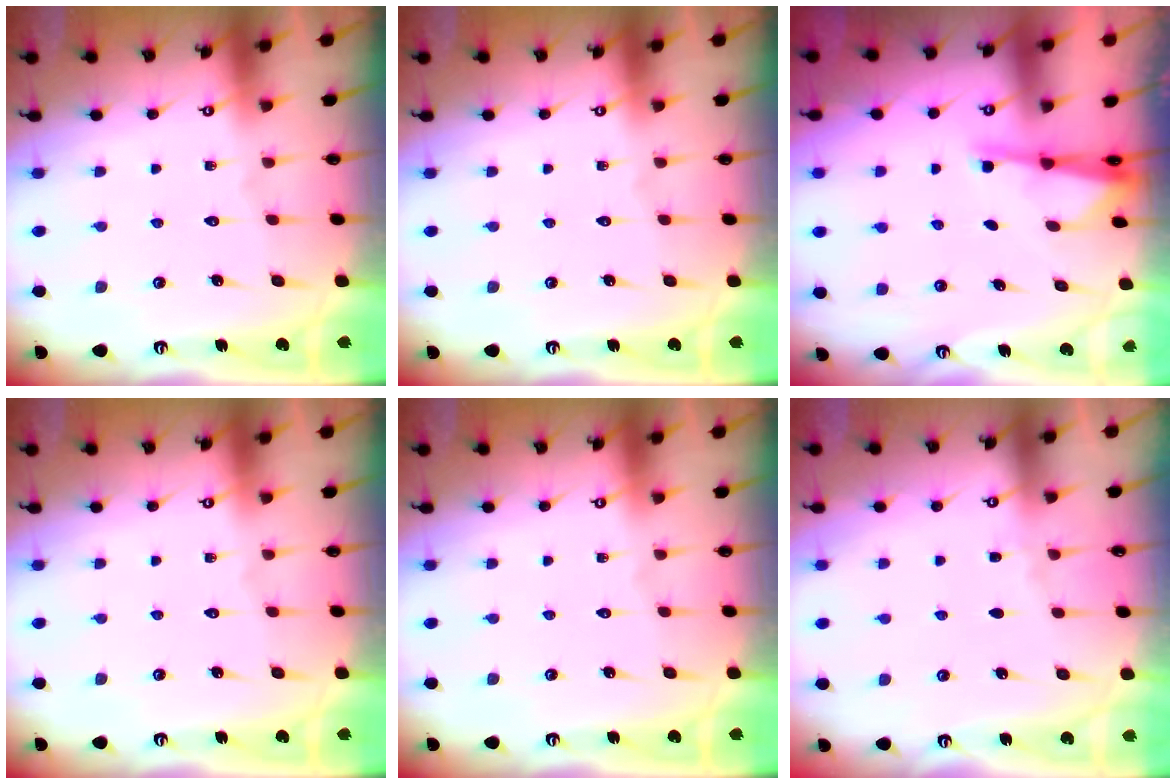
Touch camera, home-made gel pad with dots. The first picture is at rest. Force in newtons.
{"total": 0.0}
{"total": 2.7, "press": 2.7, "slide": 0.5}
{"total": 0.0}
{"total": 0.0}
{"total": 2.8, "press": 2.8, "slide": 0.5}